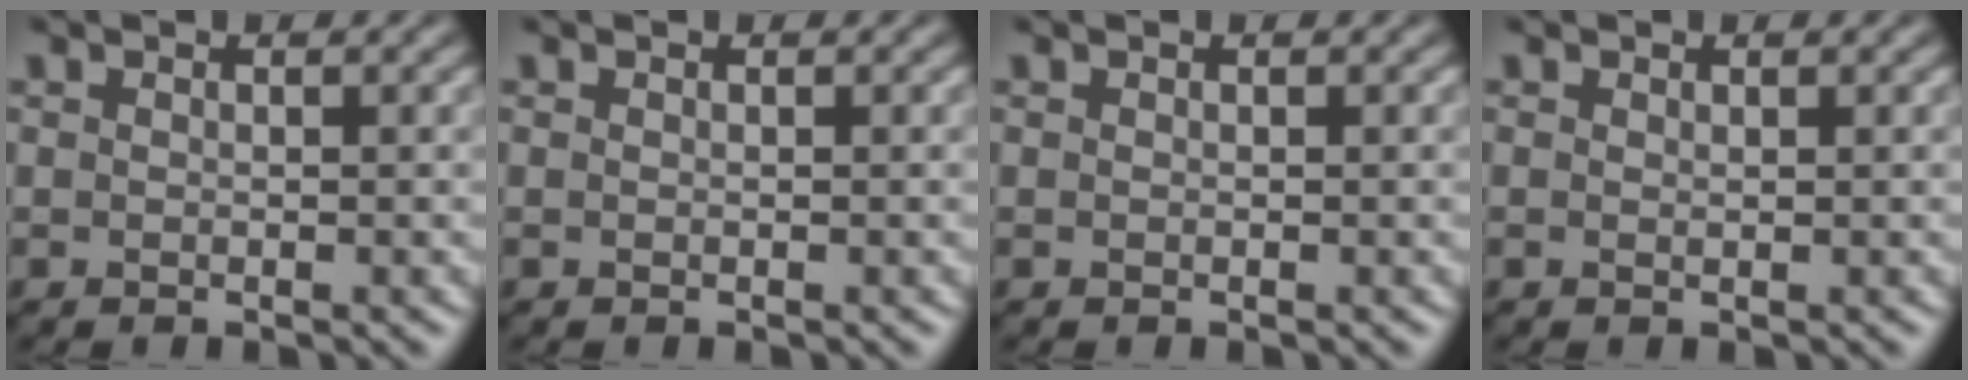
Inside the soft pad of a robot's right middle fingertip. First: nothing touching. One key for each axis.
{"total": 0.0}
{"total": 0.0}
{"total": 0.0}